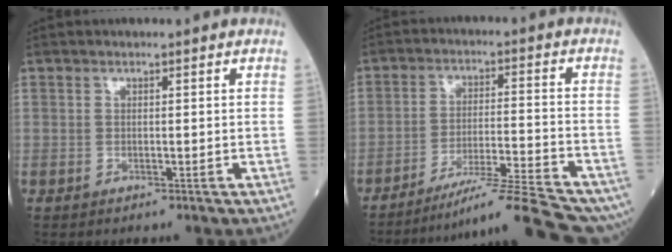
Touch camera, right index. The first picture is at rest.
{"total": 13.2, "force": [-11.8, -1.8, 5.7], "torque": [-0.079, 0.001, -0.187]}